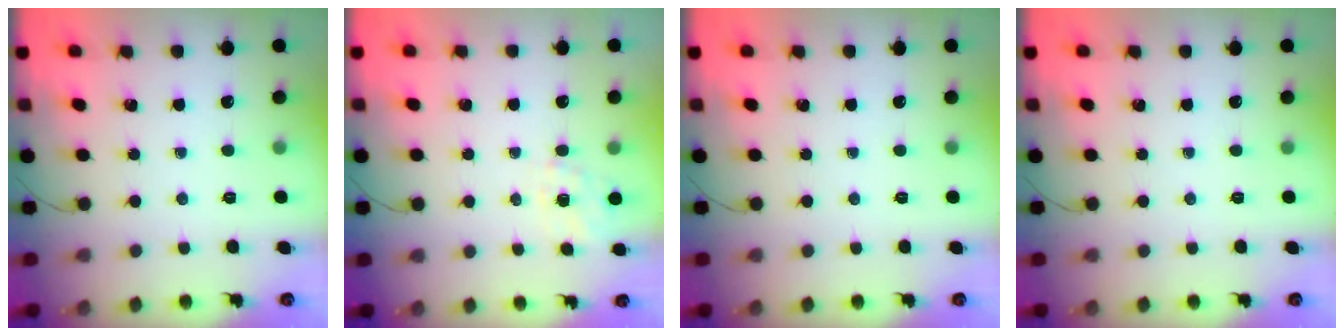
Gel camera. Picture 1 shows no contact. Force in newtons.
{"total": 5.8, "press": 5.7, "slide": 1.5}
{"total": 0.0}
{"total": 0.0}